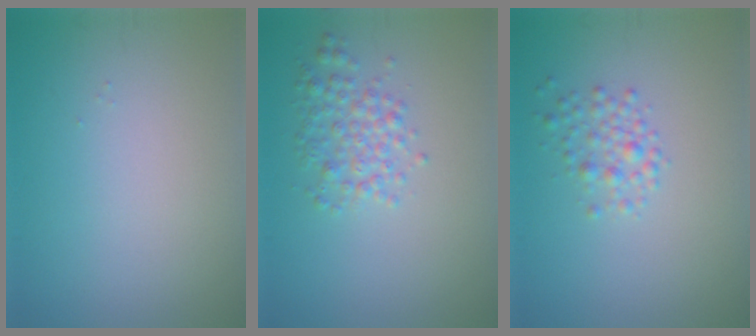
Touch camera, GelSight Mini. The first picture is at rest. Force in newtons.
{"total": 2.6, "press": 2.6, "slide": 0.0}
{"total": 1.9, "press": 1.9, "slide": 0.1}